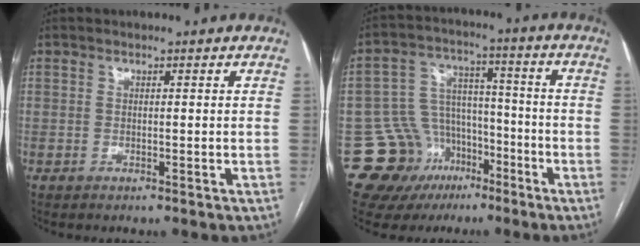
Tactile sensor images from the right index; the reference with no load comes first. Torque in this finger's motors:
{"motor_torque": [-0.28, -0.16, -0.61, -0.21]}